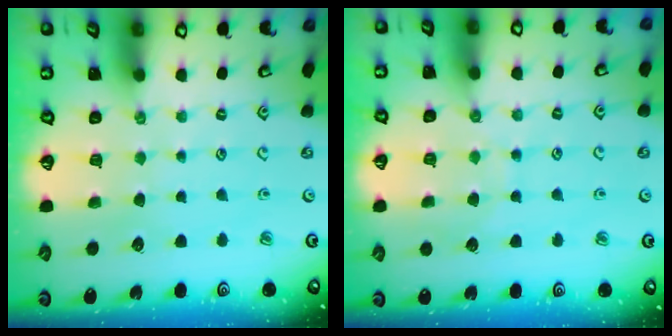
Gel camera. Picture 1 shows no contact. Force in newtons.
{"total": 6.3, "press": 6.2, "slide": 0.6}